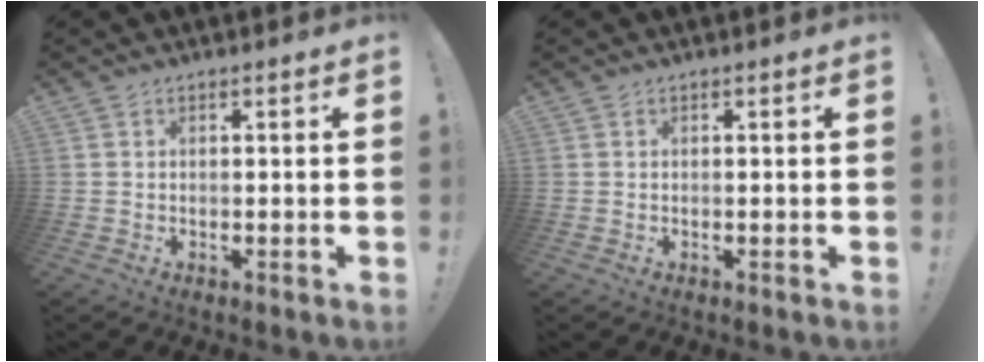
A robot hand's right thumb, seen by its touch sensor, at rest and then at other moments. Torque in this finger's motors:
{"motor_torque": [0.00, 0.00, -0.02, 0.02, 0.00]}